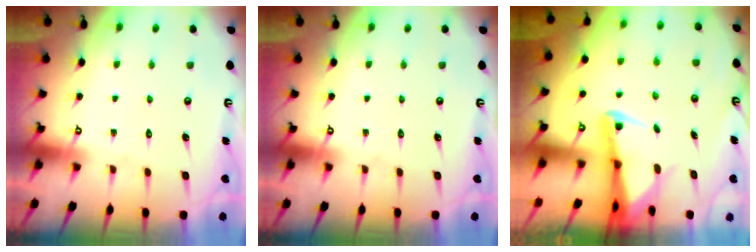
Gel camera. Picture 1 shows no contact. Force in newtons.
{"total": 0.0}
{"total": 3.2, "press": 3.1, "slide": 0.6}